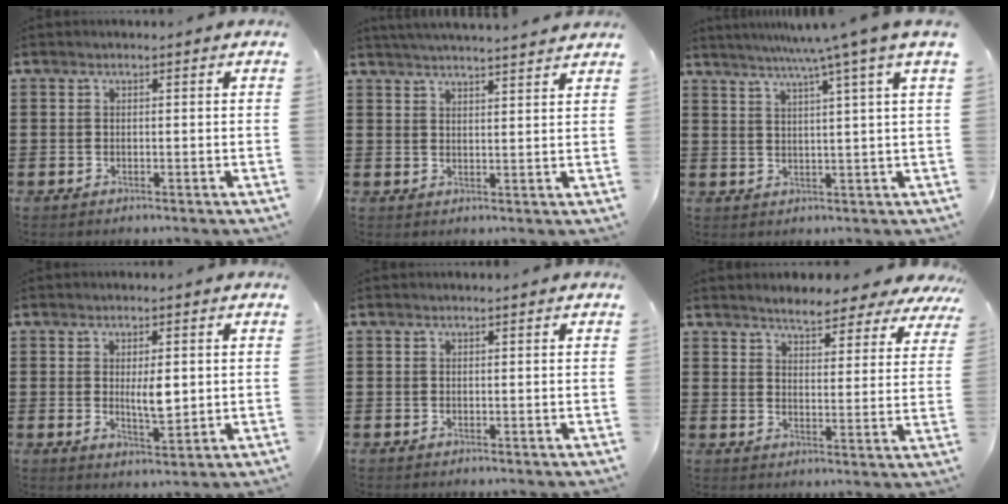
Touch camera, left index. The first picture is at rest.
{"total": 3.2, "force": [3.1, -0.7, 0.3], "torque": [-0.014, -0.014, 0.056]}
{"total": 6.0, "force": [4.1, -1.6, 4.1], "torque": [-0.089, -0.014, 0.065]}
{"total": 3.8, "force": [0.7, 1.3, 3.5], "torque": [-0.054, -0.004, 0.008]}
{"total": 0.0}
{"total": 4.5, "force": [4.5, 0.3, 0.7], "torque": [-0.033, -0.021, 0.079]}